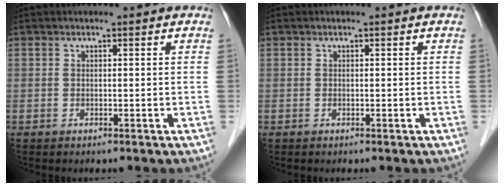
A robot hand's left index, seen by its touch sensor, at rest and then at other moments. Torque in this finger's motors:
{"motor_torque": [-0.01, 0.01, 0.00, 0.00]}